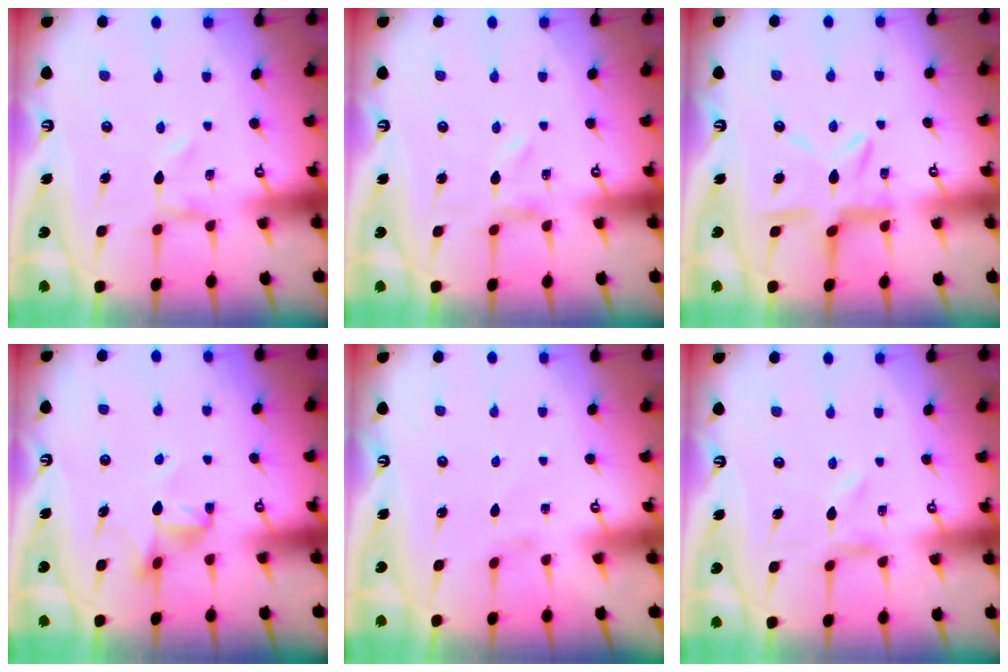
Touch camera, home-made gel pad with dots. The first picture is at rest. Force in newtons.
{"total": 0.0}
{"total": 10.4, "press": 10.3, "slide": 0.9}
{"total": 5.5, "press": 5.5, "slide": 0.5}
{"total": 0.0}
{"total": 0.0}